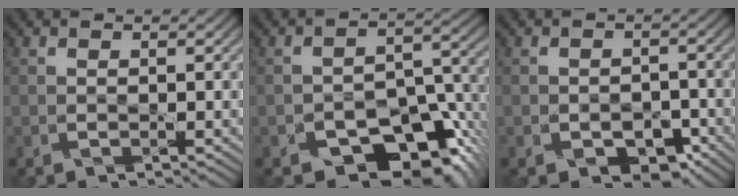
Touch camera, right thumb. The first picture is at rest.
{"total": 11.4, "force": [-7.5, 6.0, 6.3], "torque": [-0.083, -0.008, -0.117]}
{"total": 3.8, "force": [-2.2, 2.5, 1.8], "torque": [-0.023, -0.011, -0.035]}